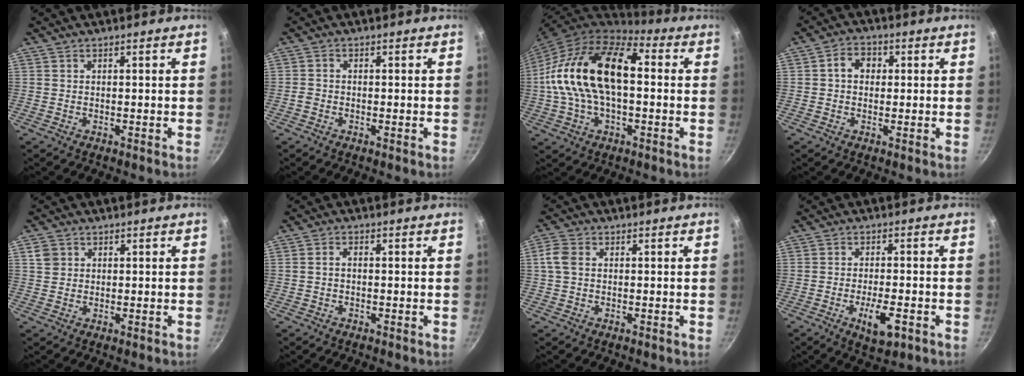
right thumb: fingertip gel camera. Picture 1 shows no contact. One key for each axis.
{"total": 1.4, "fx": -0.8, "fy": 0.7, "fz": 0.9, "tx": -0.031, "ty": 0.007, "tz": -0.023}
{"total": 21.5, "fx": 1.1, "fy": 12.2, "fz": 17.7, "tx": -0.319, "ty": 0.036, "tz": 0.006}
{"total": 4.6, "fx": 0.7, "fy": 3.7, "fz": 2.7, "tx": -0.023, "ty": 0.010, "tz": 0.004}
{"total": 3.0, "fx": 0.9, "fy": 2.7, "fz": 1.1, "tx": -0.007, "ty": 0.006, "tz": 0.016}
{"total": 1.5, "fx": -0.3, "fy": 1.0, "fz": 1.1, "tx": -0.020, "ty": 0.012, "tz": -0.006}
{"total": 3.9, "fx": 0.5, "fy": 3.0, "fz": 2.5, "tx": -0.049, "ty": 0.007, "tz": 0.003}
{"total": 6.7, "fx": -2.6, "fy": 2.6, "fz": 5.6, "tx": -0.084, "ty": 0.008, "tz": -0.035}